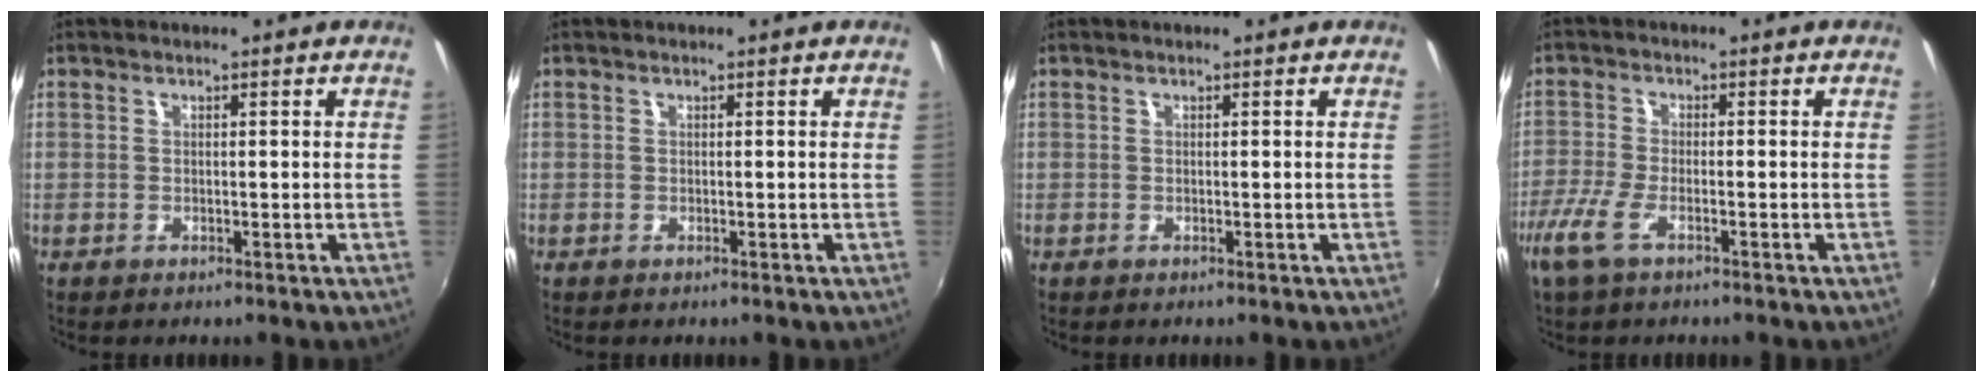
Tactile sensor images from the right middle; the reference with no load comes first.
{"total": 0.0}
{"total": 0.0}
{"total": 6.7, "force": [-3.7, 1.9, 5.2], "torque": [-0.125, -0.016, -0.071]}